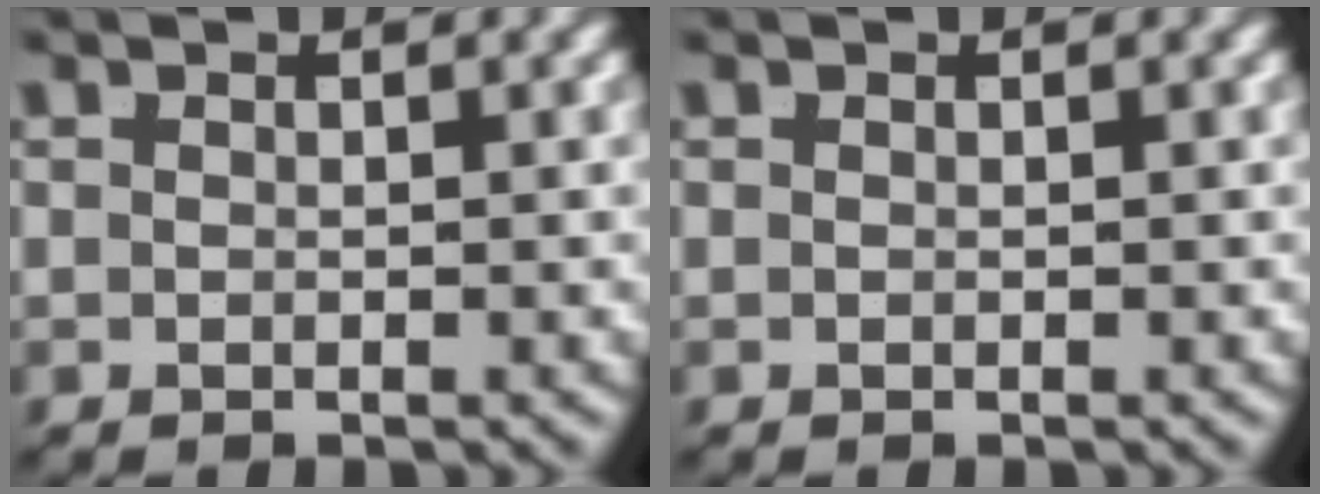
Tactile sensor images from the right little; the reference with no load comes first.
{"total": 0.0}